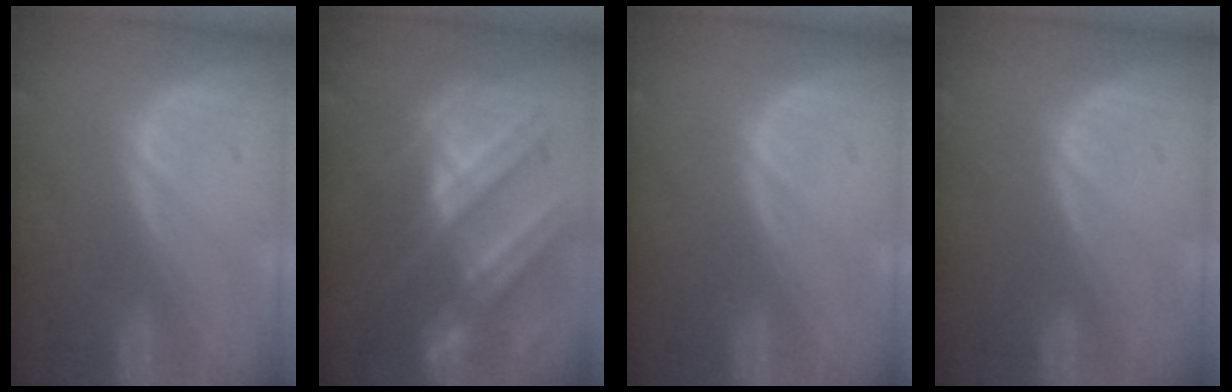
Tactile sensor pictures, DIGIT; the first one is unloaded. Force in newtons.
{"total": 10.5, "press": 9.6, "slide": 4.2}
{"total": 0.0}
{"total": 0.0}